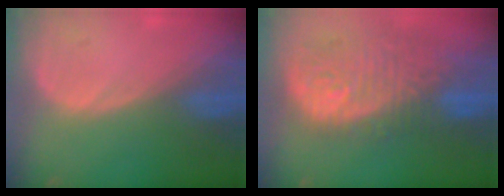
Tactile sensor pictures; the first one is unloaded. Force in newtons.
{"total": 12.0, "press": 10.7, "slide": 5.4}